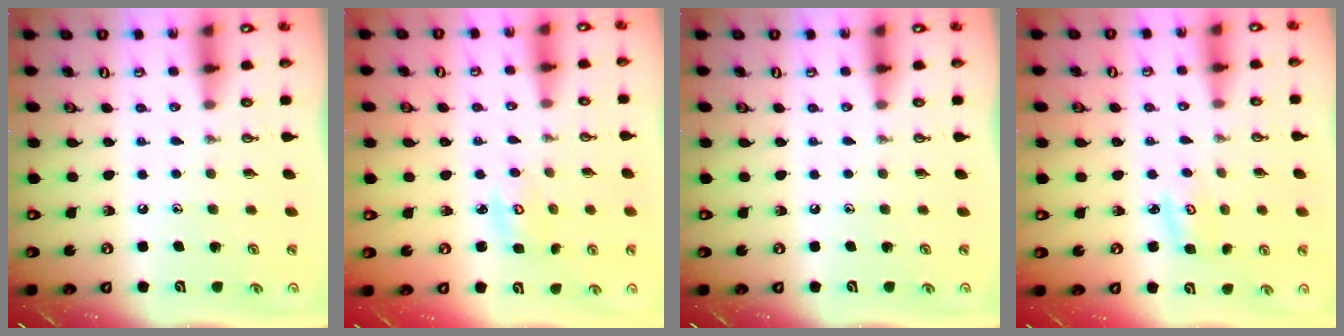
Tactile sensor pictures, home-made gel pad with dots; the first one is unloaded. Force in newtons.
{"total": 4.6, "press": 4.5, "slide": 0.5}
{"total": 0.0}
{"total": 2.8, "press": 2.8, "slide": 0.3}